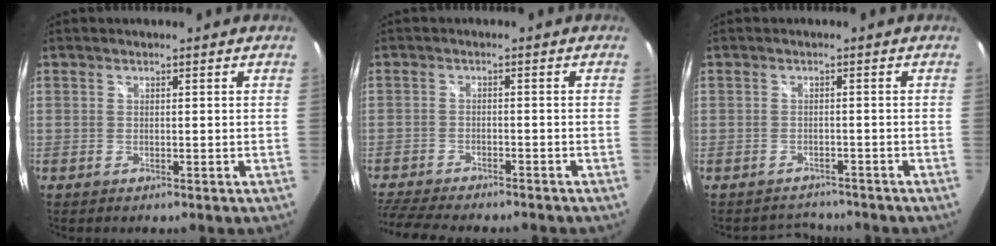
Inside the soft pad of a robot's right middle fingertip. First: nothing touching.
{"total": 11.6, "force": [-10.2, 2.6, 5.0], "torque": [-0.122, -0.022, -0.167]}
{"total": 2.7, "force": [-2.4, 0.8, -0.7], "torque": [0.009, 0.015, -0.041]}